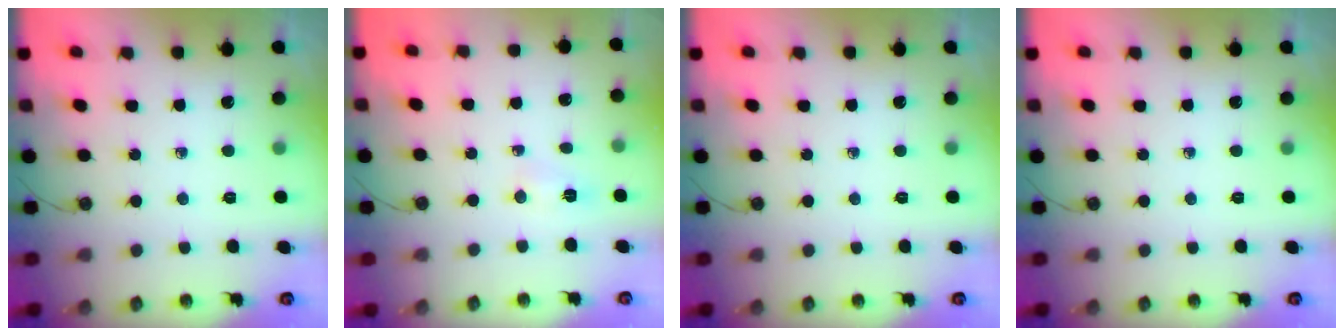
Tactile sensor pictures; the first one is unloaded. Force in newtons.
{"total": 6.8, "press": 2.6, "slide": 6.3}
{"total": 0.0}
{"total": 0.0}